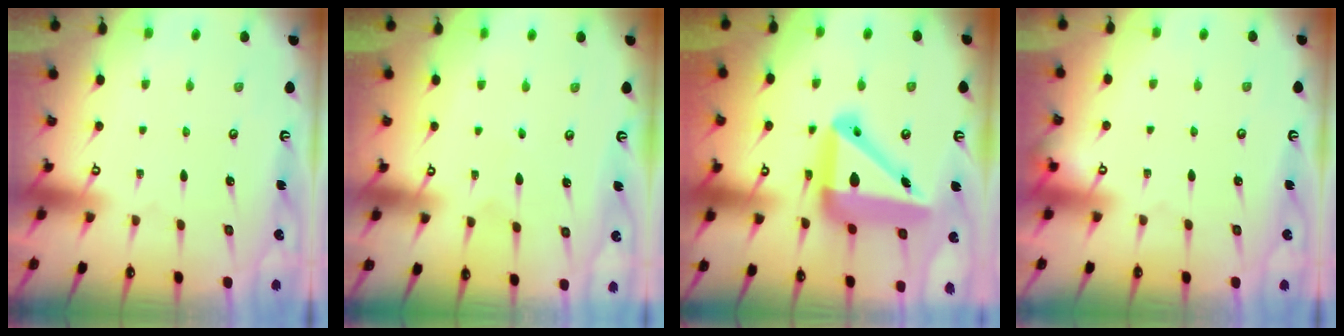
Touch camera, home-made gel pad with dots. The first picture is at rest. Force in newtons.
{"total": 3.0, "press": 3.0, "slide": 0.3}
{"total": 21.3, "press": 21.1, "slide": 3.3}
{"total": 0.0}